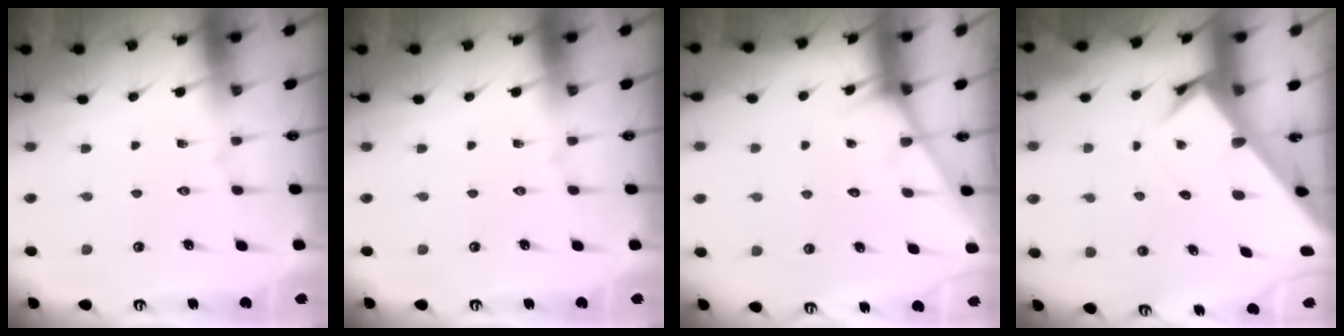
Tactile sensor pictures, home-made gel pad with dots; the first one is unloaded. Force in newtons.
{"total": 0.0}
{"total": 3.2, "press": 3.2, "slide": 0.3}
{"total": 3.0, "press": 3.0, "slide": 0.2}